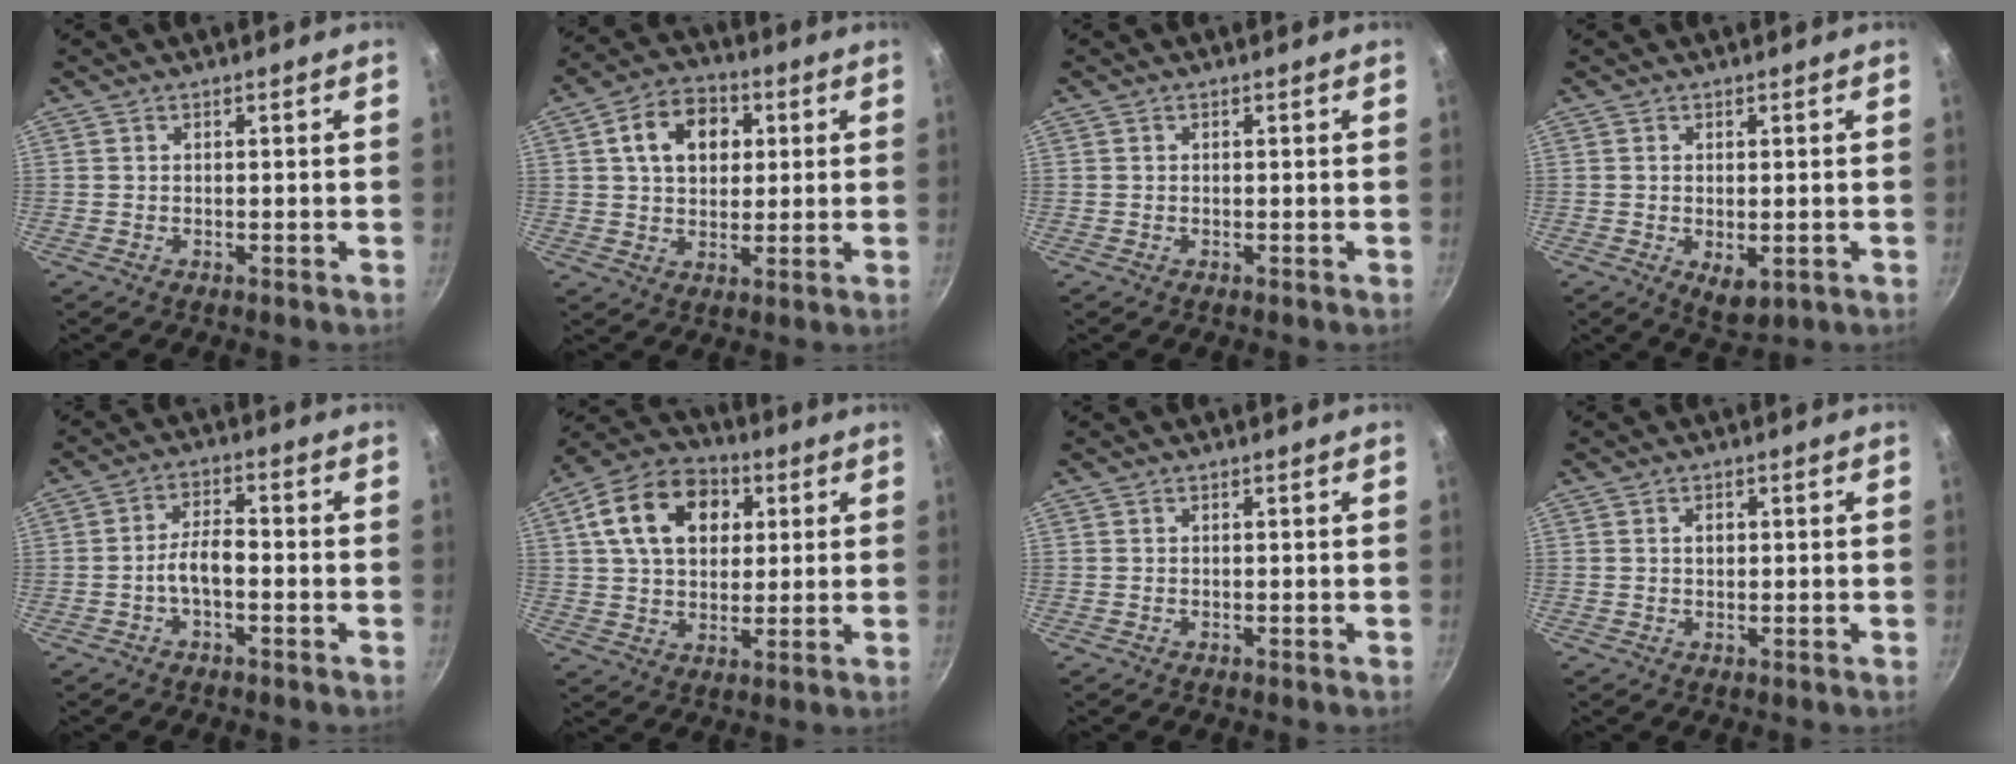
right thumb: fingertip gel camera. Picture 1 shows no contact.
{"total": 11.1, "force": [2.9, 8.2, 7.0], "torque": [-0.088, 0.009, 0.038]}
{"total": 0.0}
{"total": 4.6, "force": [-0.9, 2.4, 3.8], "torque": [-0.054, -0.015, -0.006]}
{"total": 5.2, "force": [-1.7, 2.3, 4.3], "torque": [-0.074, 0.029, -0.037]}
{"total": 16.3, "force": [4.8, 11.5, 10.4], "torque": [-0.156, 0.013, 0.067]}
{"total": 0.0}
{"total": 1.7, "force": [0.3, 1.2, 1.1], "torque": [-0.011, 0.003, 0.005]}